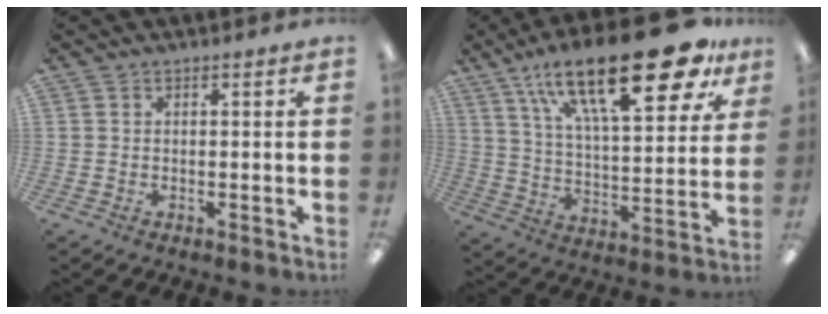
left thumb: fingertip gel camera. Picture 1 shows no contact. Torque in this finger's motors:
{"motor_torque": [0.91, 0.72, 1.78, -0.99, 0.55]}